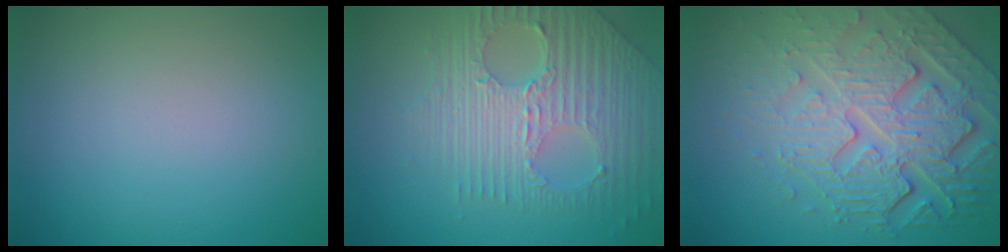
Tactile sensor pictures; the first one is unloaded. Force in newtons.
{"total": 8.0, "press": 5.3, "slide": 6.0}
{"total": 8.4, "press": 5.9, "slide": 6.0}